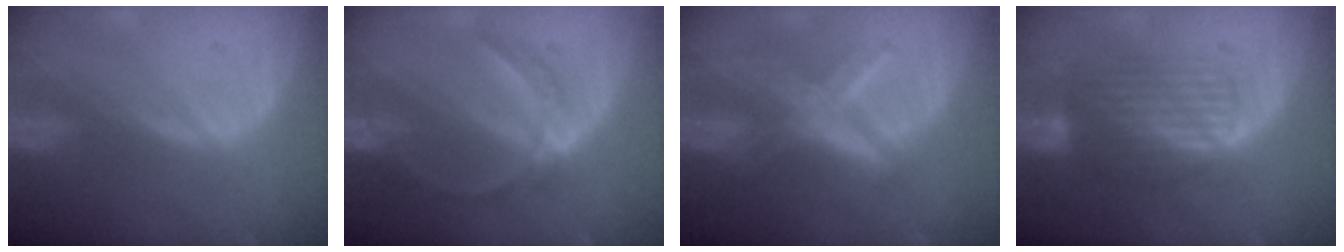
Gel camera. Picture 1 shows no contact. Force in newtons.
{"total": 6.3, "press": 5.4, "slide": 3.2}
{"total": 7.2, "press": 7.2, "slide": 0.4}
{"total": 7.6, "press": 6.9, "slide": 3.2}